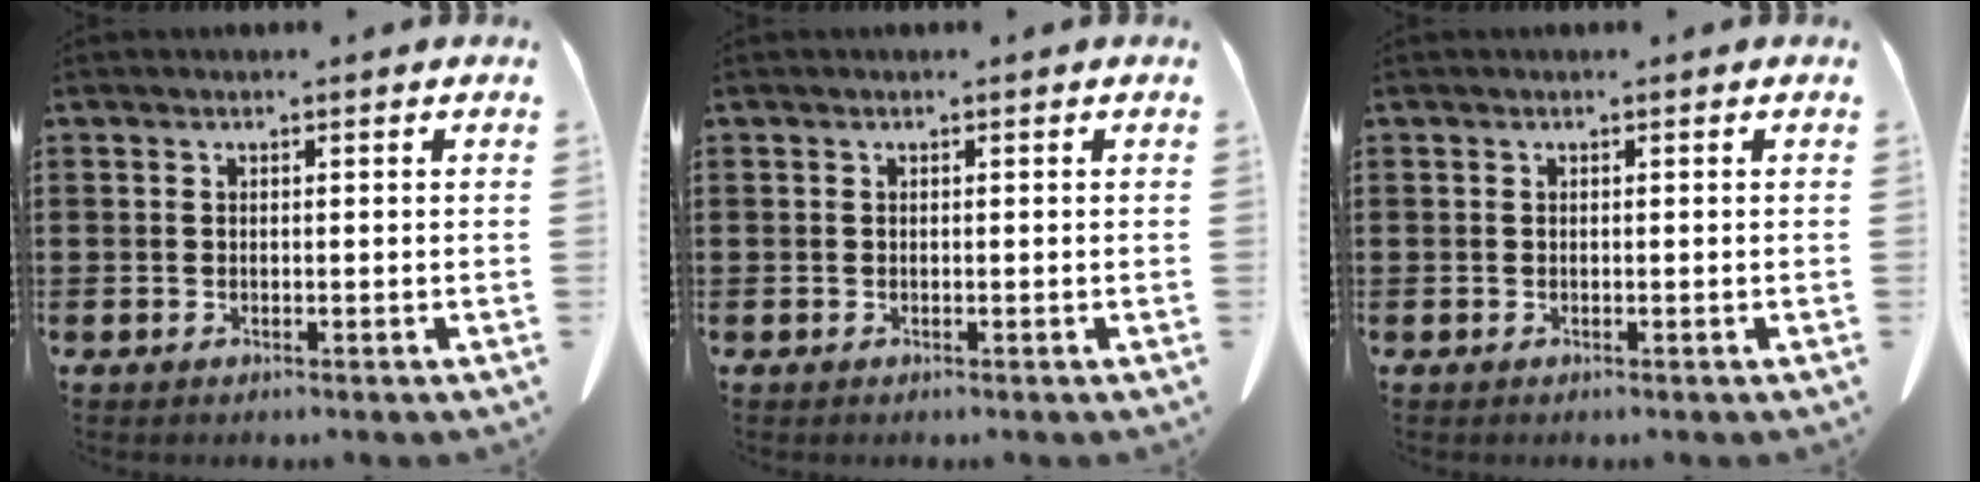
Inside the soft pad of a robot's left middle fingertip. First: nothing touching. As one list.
[{"total": 0.0}, {"total": 0.0}]